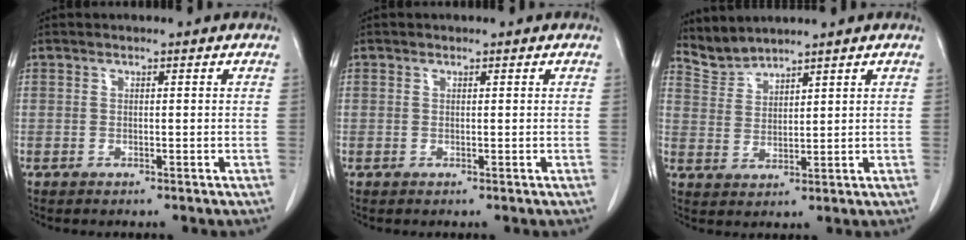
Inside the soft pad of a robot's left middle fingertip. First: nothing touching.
{"total": 0.0}
{"total": 3.9, "force": [3.9, -0.1, -0.5], "torque": [0.003, 0.003, 0.087]}